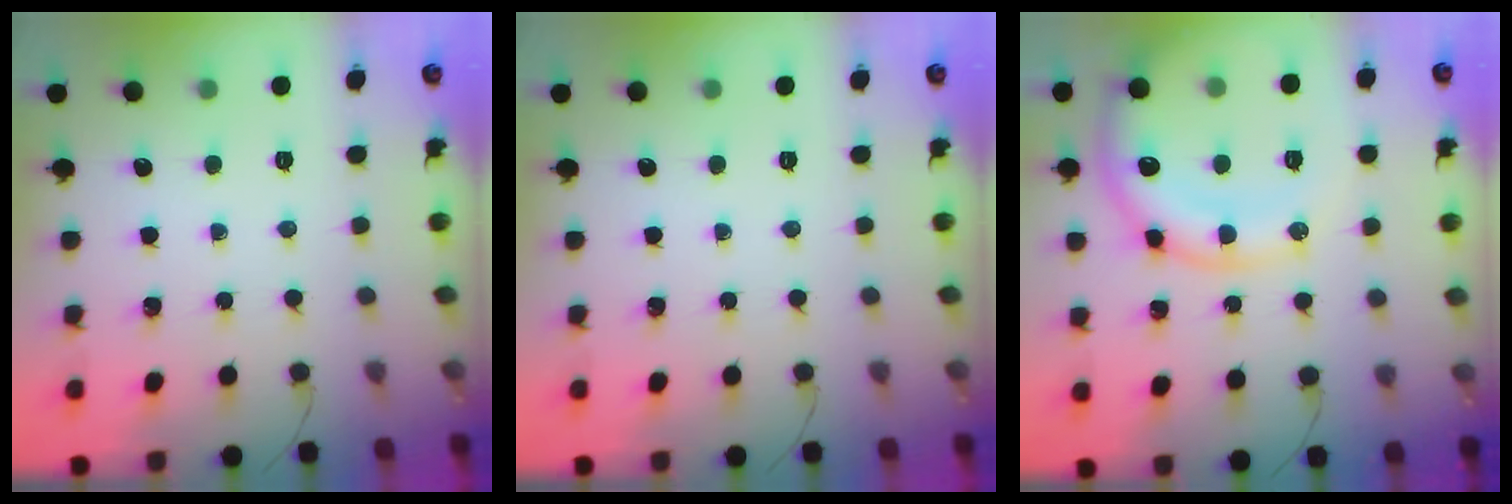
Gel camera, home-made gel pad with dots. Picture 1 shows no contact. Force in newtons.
{"total": 0.0}
{"total": 15.1, "press": 14.9, "slide": 2.4}